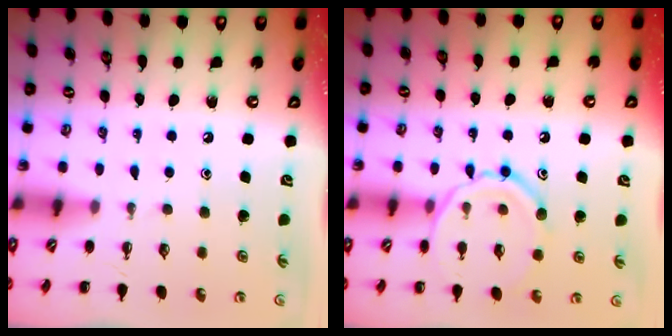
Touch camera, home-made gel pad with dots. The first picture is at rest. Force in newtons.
{"total": 12.1, "press": 12.1, "slide": 0.3}